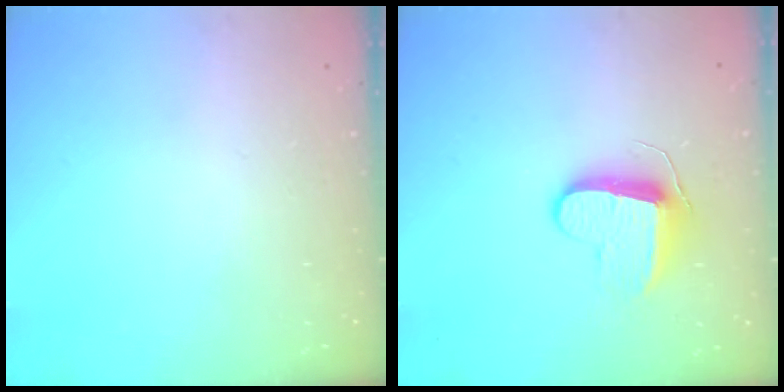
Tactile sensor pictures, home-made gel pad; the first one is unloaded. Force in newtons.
{"total": 9.6, "press": 9.6, "slide": 0.3}